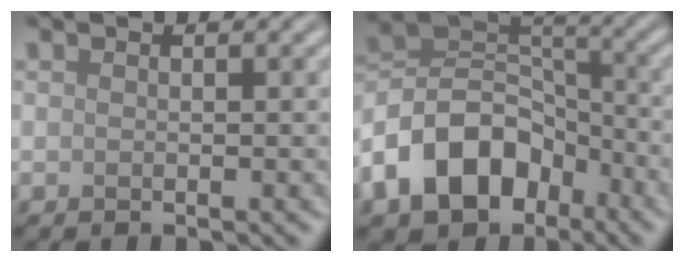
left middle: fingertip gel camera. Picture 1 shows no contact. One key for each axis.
{"total": 10.2, "fx": -5.2, "fy": 7.0, "fz": 5.3, "tx": -0.093, "ty": 0.009, "tz": -0.112}